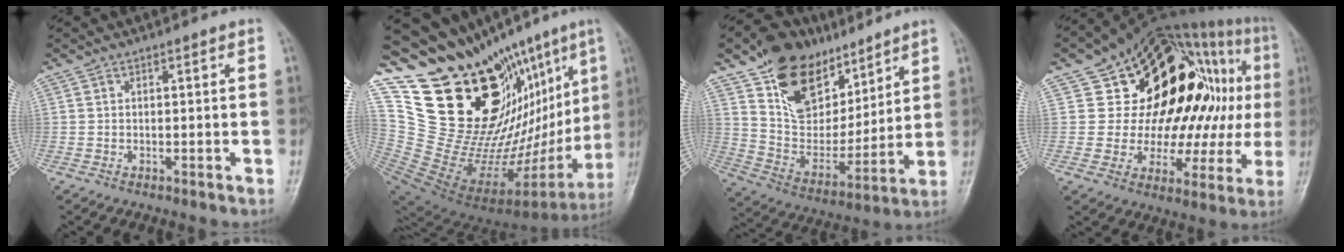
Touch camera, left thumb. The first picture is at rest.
{"total": 31.8, "force": [18.5, 11.9, 23.0], "torque": [-0.313, -0.075, 0.330]}
{"total": 20.2, "force": [12.5, 12.0, 10.3], "torque": [-0.123, -0.056, 0.230]}
{"total": 28.7, "force": [5.4, 17.0, 22.5], "torque": [-0.259, 0.041, 0.091]}